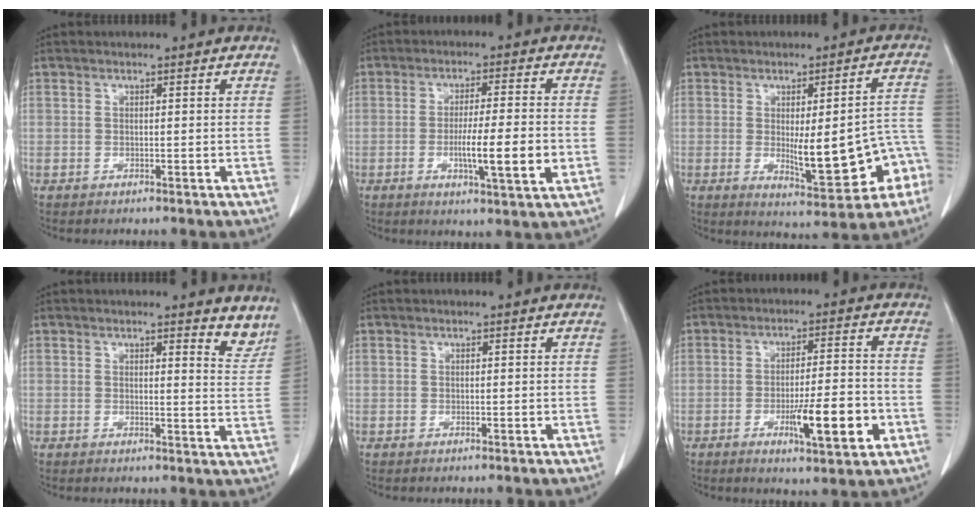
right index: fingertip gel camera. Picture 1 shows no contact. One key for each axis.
{"total": 9.1, "fx": -2.2, "fy": 0.2, "fz": 8.8, "tx": -0.144, "ty": -0.011, "tz": -0.037}
{"total": 13.8, "fx": -3.8, "fy": 3.0, "fz": 12.9, "tx": -0.146, "ty": 0.015, "tz": -0.035}
{"total": 4.2, "fx": 3.7, "fy": 0.9, "fz": 1.8, "tx": -0.013, "ty": -0.028, "tz": 0.028}
{"total": 0.0}
{"total": 9.8, "fx": -3.6, "fy": 1.2, "fz": 9.1, "tx": -0.138, "ty": -0.008, "tz": -0.054}